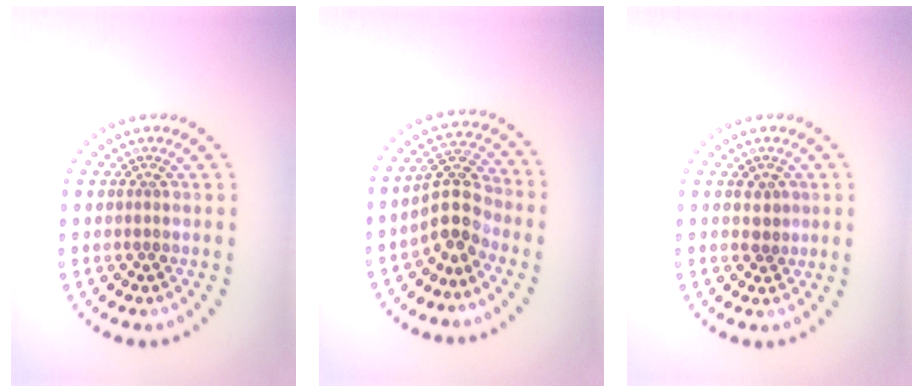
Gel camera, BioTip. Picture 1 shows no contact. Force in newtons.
{"total": 3.9, "press": 3.5, "slide": 1.8}
{"total": 1.1, "press": 1.0, "slide": 0.5}